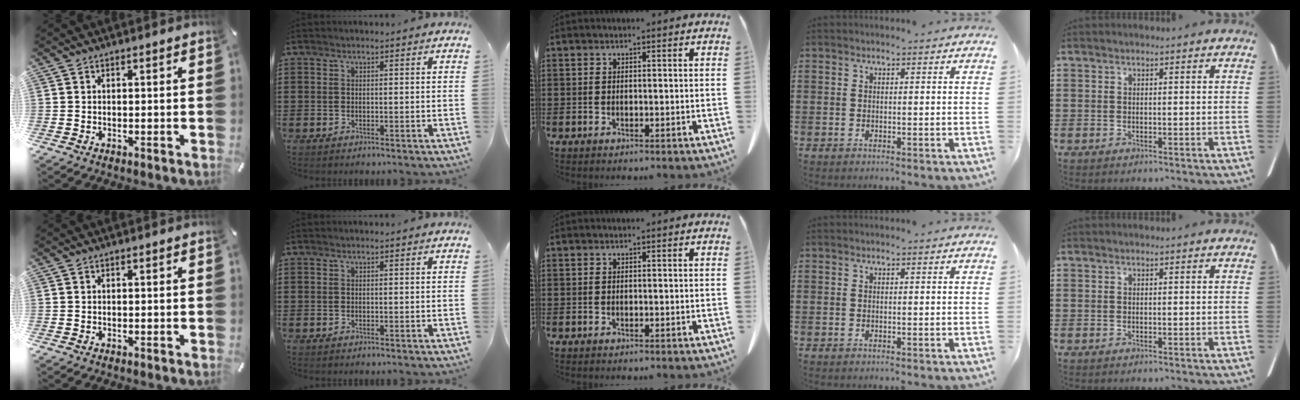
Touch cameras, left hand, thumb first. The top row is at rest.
{}